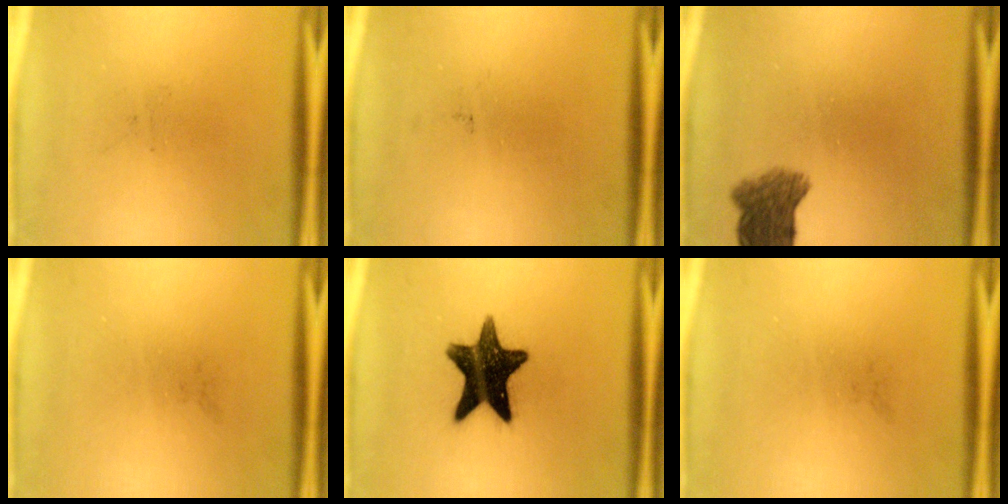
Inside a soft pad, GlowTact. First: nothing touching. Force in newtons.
{"total": 0.0}
{"total": 5.3}
{"total": 0.0}
{"total": 15.1}
{"total": 0.0}